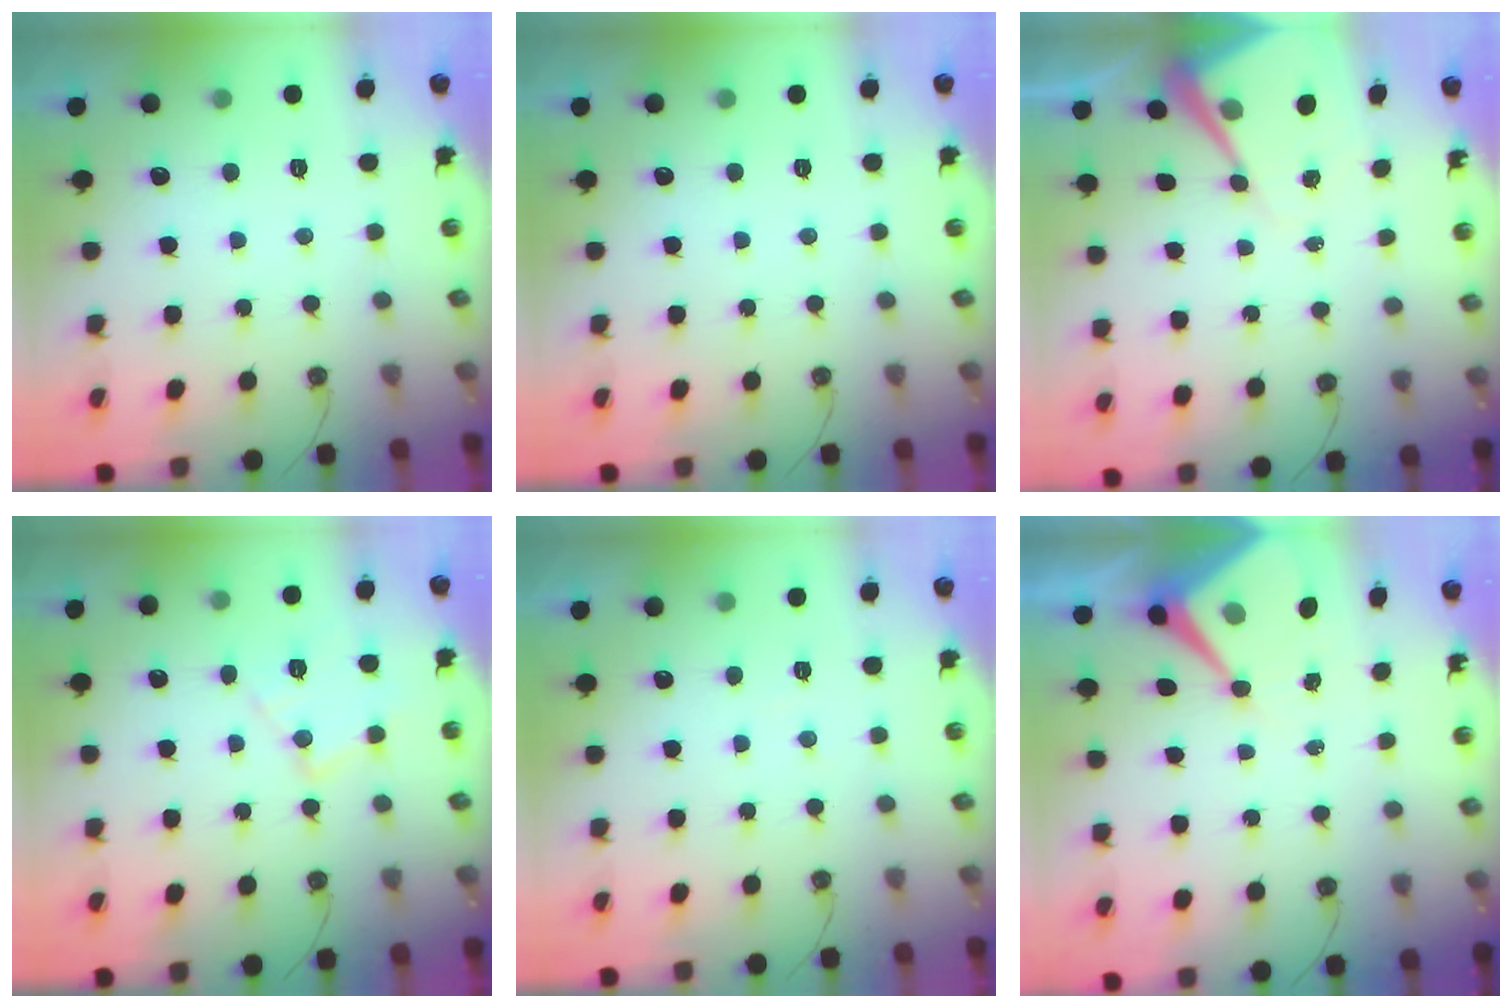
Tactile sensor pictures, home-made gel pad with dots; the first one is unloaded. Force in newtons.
{"total": 0.0}
{"total": 8.8, "press": 8.7, "slide": 0.7}
{"total": 11.2, "press": 11.2, "slide": 0.7}
{"total": 2.9, "press": 2.9, "slide": 0.5}
{"total": 8.6, "press": 8.6, "slide": 0.8}